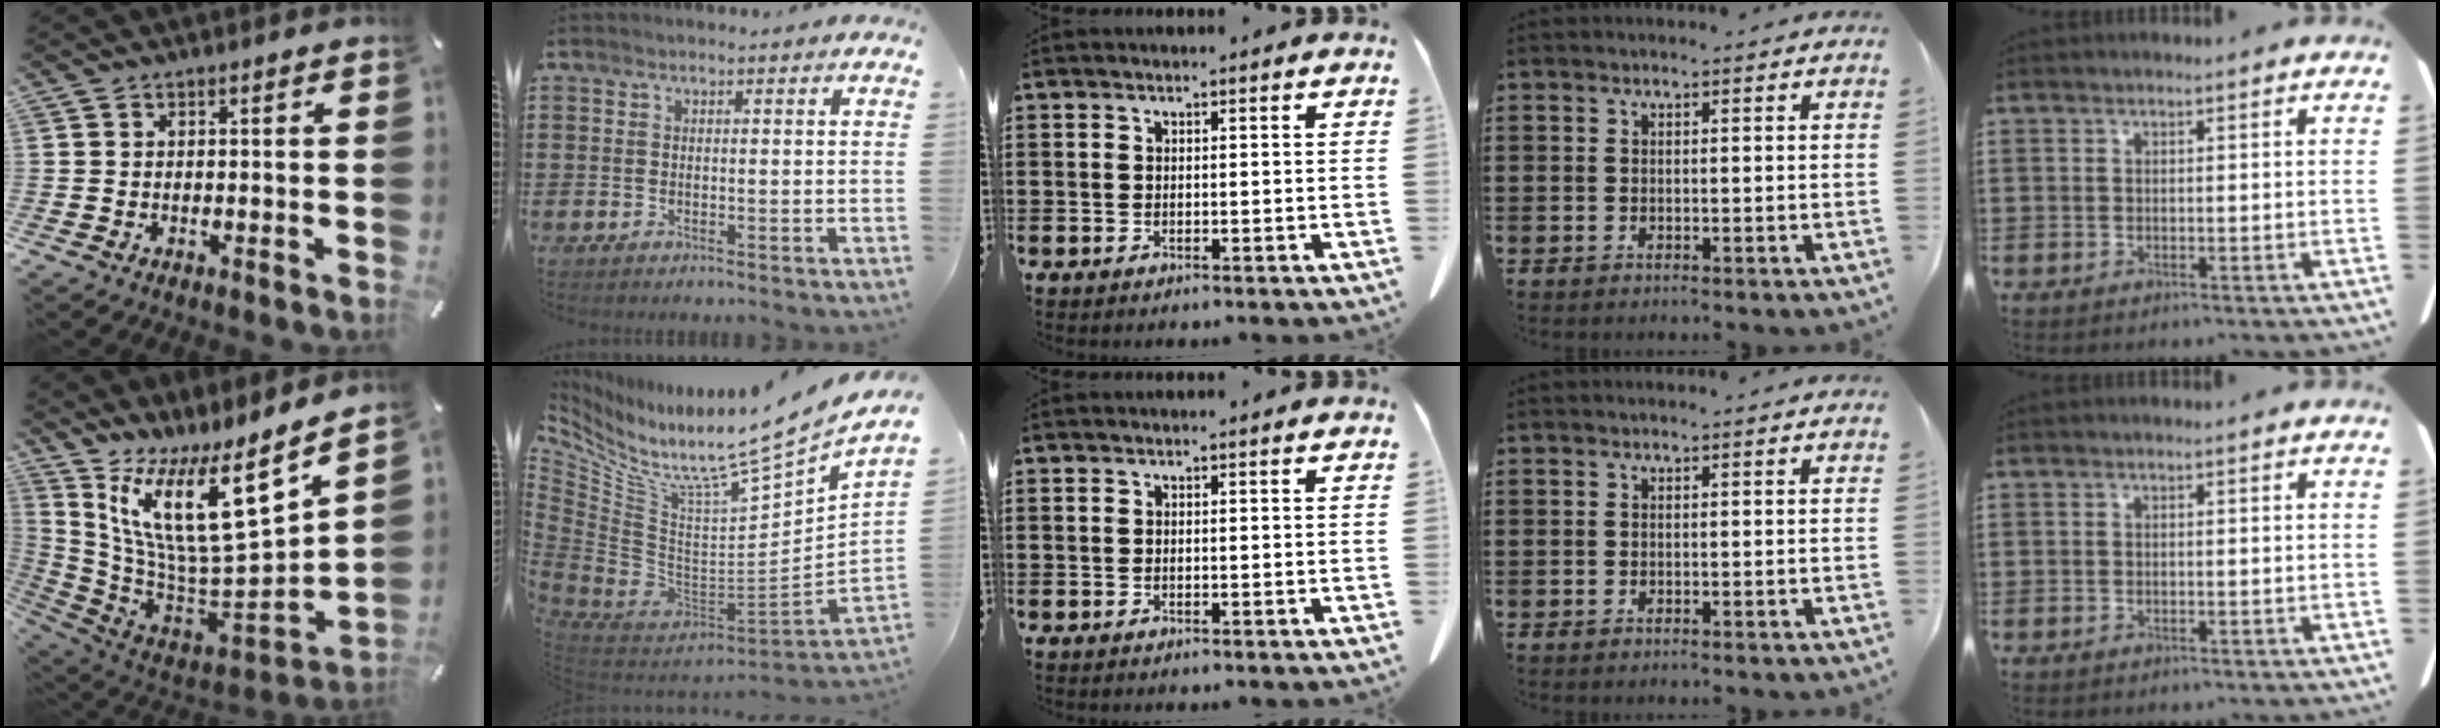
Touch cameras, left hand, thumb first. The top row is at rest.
{"thumb": {"total": 20.5, "force": [9.0, 6.7, 17.2], "torque": [-0.293, -0.093, 0.144]}, "index": {"total": 10.3, "force": [8.7, -0.2, 5.5], "torque": [-0.121, -0.095, 0.134]}}